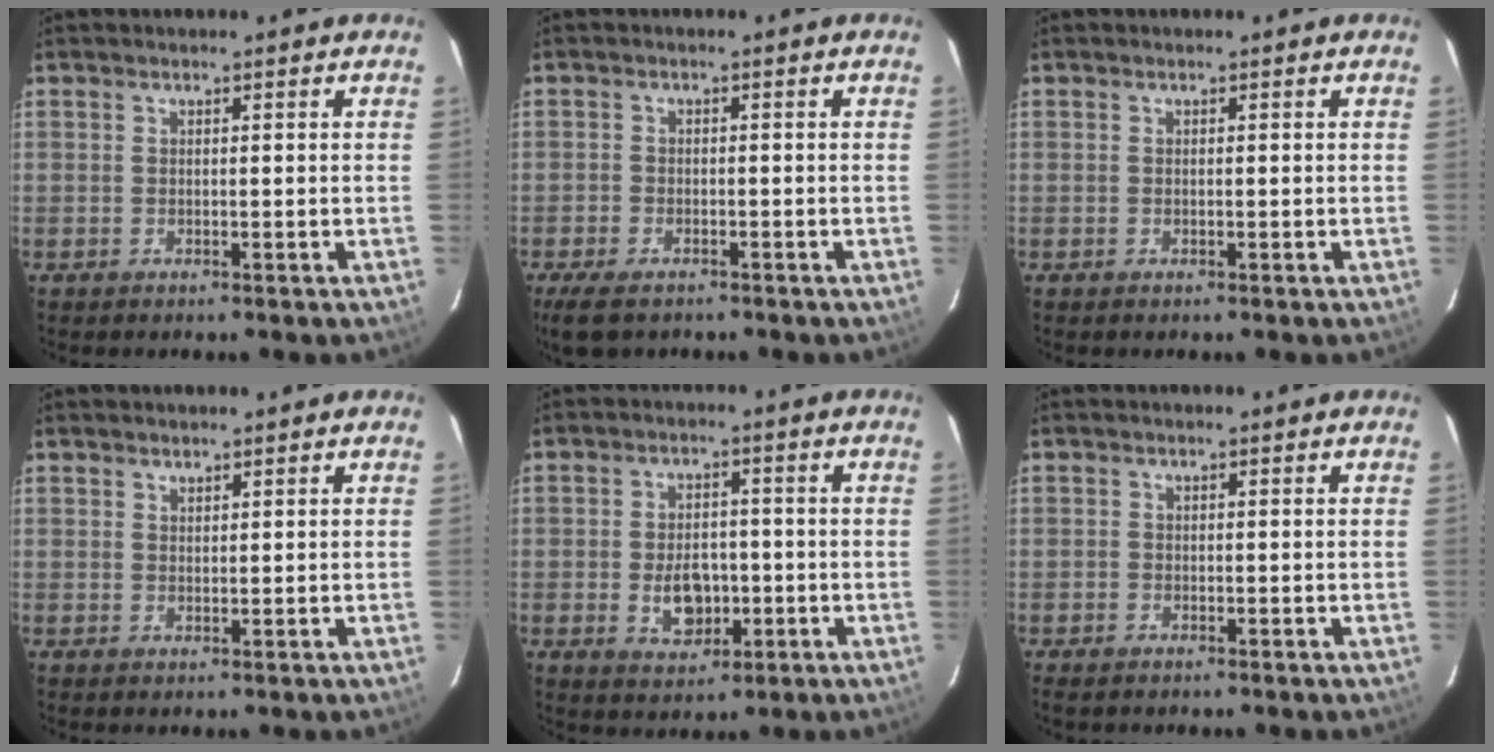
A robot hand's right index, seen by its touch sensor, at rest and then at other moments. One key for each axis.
{"total": 6.0, "fx": -4.4, "fy": 2.7, "fz": 3.0, "tx": -0.078, "ty": -0.017, "tz": -0.079}
{"total": 0.0}
{"total": 1.0, "fx": 0.9, "fy": 0.4, "fz": 0.1, "tx": -0.003, "ty": 0.002, "tz": 0.017}
{"total": 7.2, "fx": -1.7, "fy": 4.8, "fz": 5.0, "tx": -0.098, "ty": 0.001, "tz": -0.020}
{"total": 1.1, "fx": -0.9, "fy": 0.6, "fz": 0.3, "tx": -0.008, "ty": -0.001, "tz": -0.017}